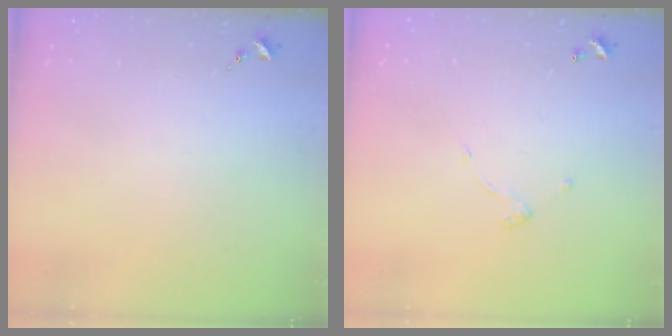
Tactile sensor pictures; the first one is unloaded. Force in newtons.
{"total": 4.4, "press": 4.4, "slide": 0.2}